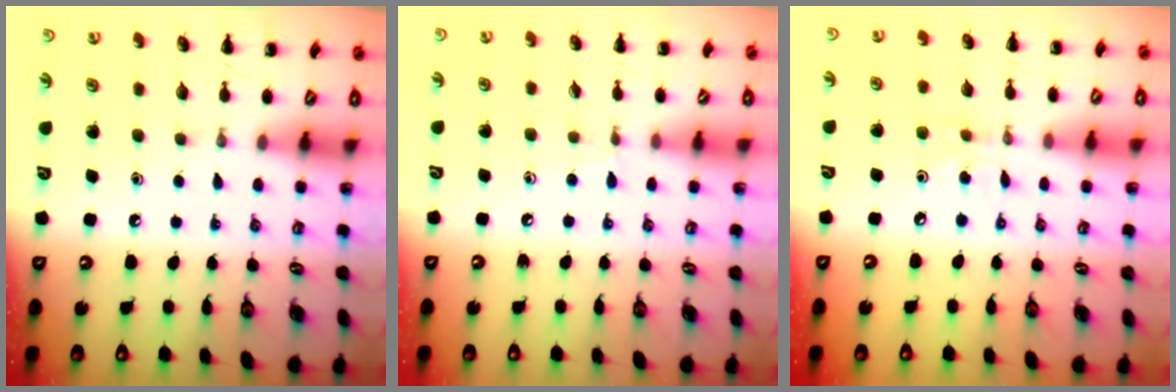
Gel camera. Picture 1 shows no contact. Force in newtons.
{"total": 2.9, "press": 2.6, "slide": 1.2}
{"total": 3.5, "press": 3.3, "slide": 1.2}